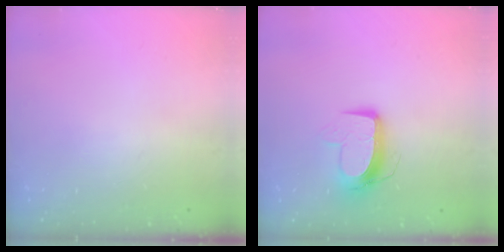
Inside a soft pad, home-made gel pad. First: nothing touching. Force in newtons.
{"total": 10.2, "press": 10.2, "slide": 0.6}